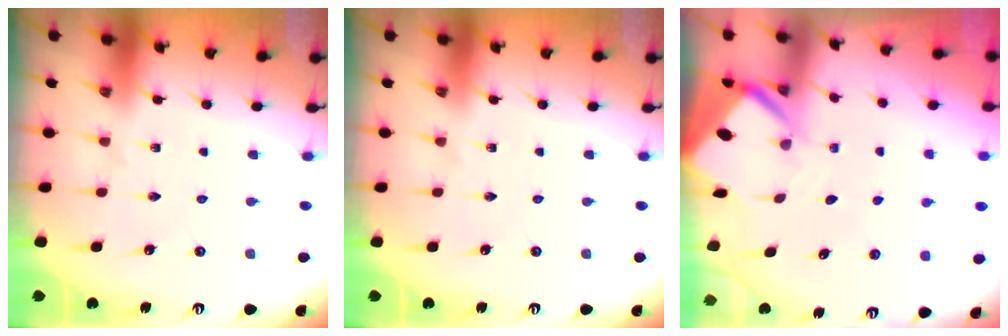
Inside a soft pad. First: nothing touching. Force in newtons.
{"total": 0.0}
{"total": 3.9, "press": 3.9, "slide": 0.3}